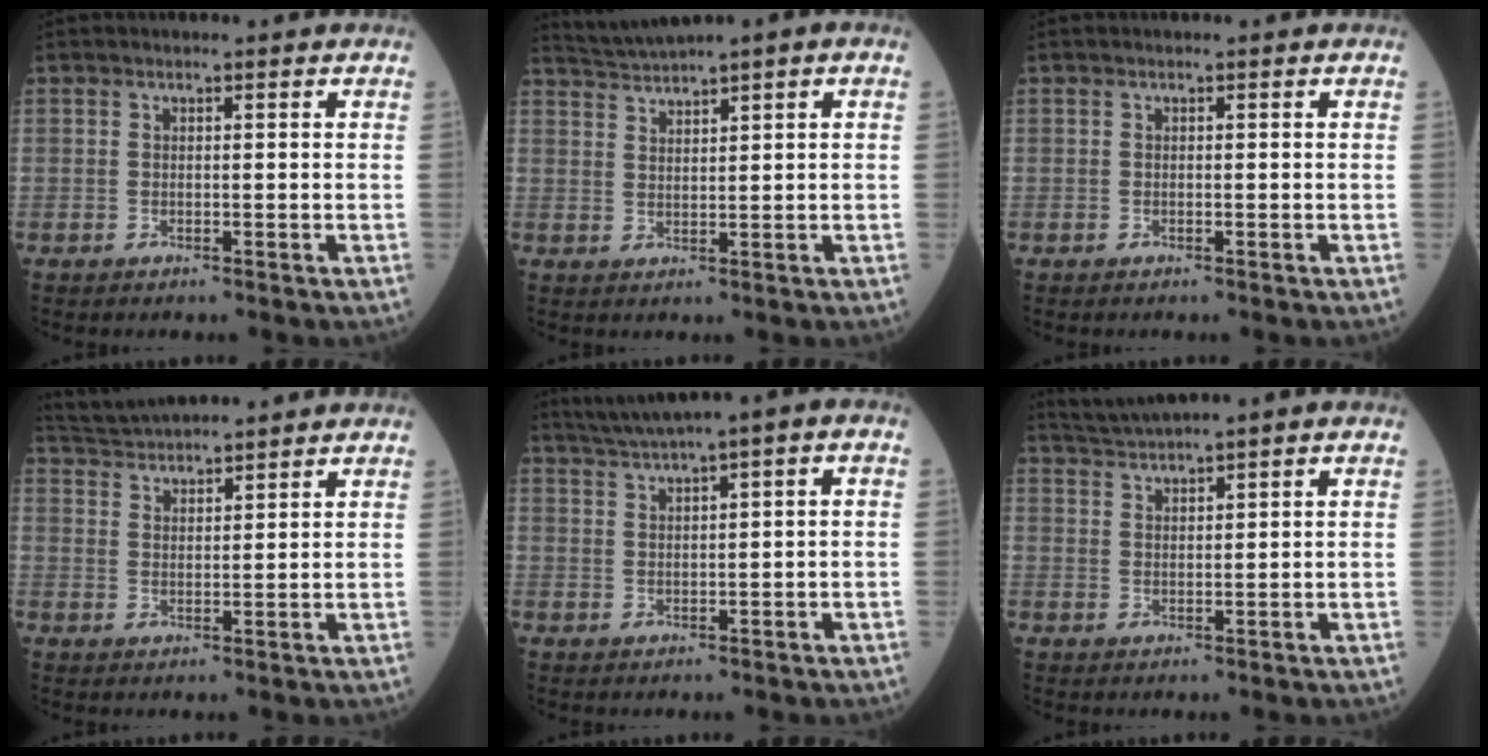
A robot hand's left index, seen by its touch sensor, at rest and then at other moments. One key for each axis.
{"total": 3.5, "fx": 3.0, "fy": -0.6, "fz": 1.7, "tx": -0.042, "ty": 0.014, "tz": 0.066}
{"total": 0.0}
{"total": 9.4, "fx": 9.0, "fy": 0.1, "fz": 2.6, "tx": -0.059, "ty": 0.035, "tz": 0.151}
{"total": 5.6, "fx": 3.4, "fy": 0.0, "fz": 4.5, "tx": -0.084, "ty": 0.027, "tz": 0.062}
{"total": 3.5, "fx": 3.2, "fy": -1.0, "fz": 1.0, "tx": -0.032, "ty": 0.012, "tz": 0.069}